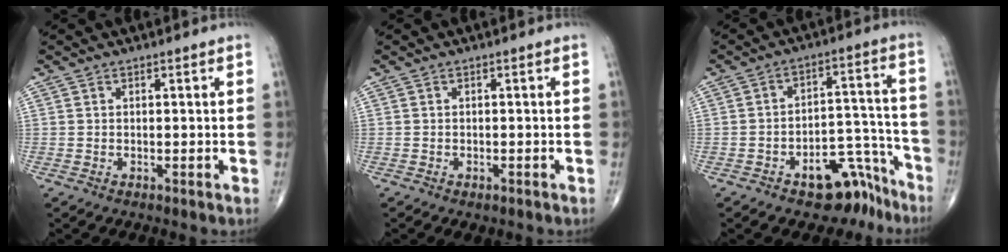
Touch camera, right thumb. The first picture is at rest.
{"total": 1.2, "force": [-0.6, 0.7, 0.7], "torque": [-0.010, 0.001, -0.005]}
{"total": 11.1, "force": [-7.4, 6.2, 5.5], "torque": [-0.024, 0.090, -0.103]}